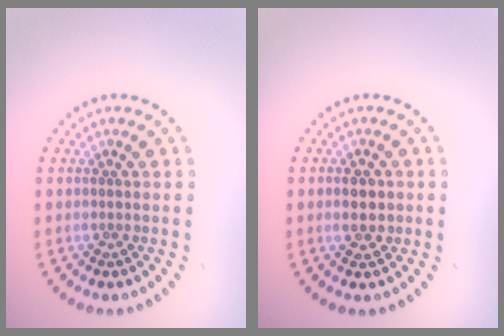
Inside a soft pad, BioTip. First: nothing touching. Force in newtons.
{"total": 2.3, "press": 2.3, "slide": 0.2}